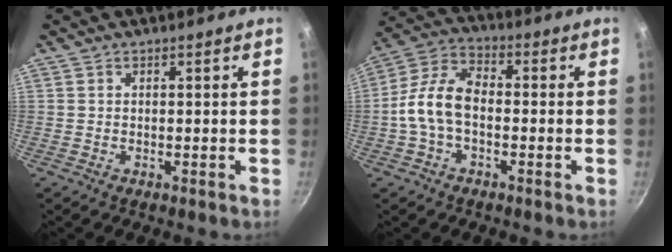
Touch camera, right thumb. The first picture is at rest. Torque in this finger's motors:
{"motor_torque": [0.26, 1.02, 1.14, -0.35, 0.17]}